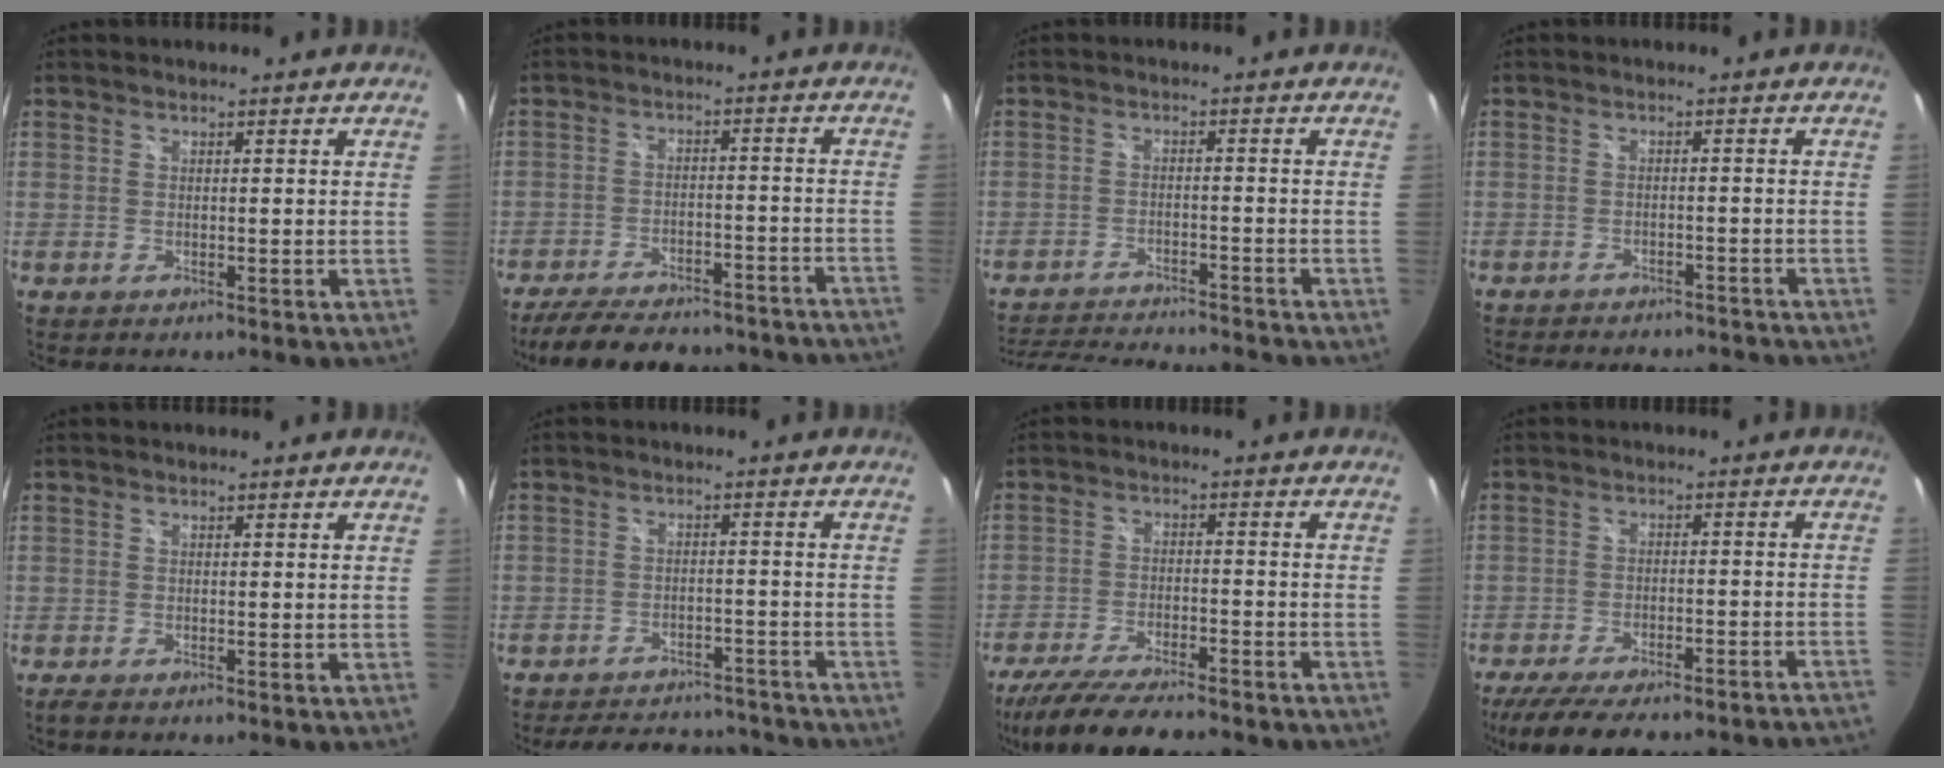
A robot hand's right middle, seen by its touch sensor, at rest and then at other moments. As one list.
[{"total": 24.6, "force": [-21.5, 6.3, 10.2], "torque": [-0.194, -0.011, -0.274]}, {"total": 14.9, "force": [-13.6, 1.9, 5.8], "torque": [-0.126, -0.012, -0.205]}, {"total": 13.4, "force": [-11.7, 3.9, 5.2], "torque": [-0.107, -0.015, -0.151]}, {"total": 0.5, "force": [-0.4, 0.1, 0.4], "torque": [-0.009, -0.002, -0.009]}, {"total": 17.0, "force": [-14.9, 6.1, 5.4], "torque": [-0.116, 0.039, -0.178]}, {"total": 19.7, "force": [-16.5, 4.2, 9.8], "torque": [-0.193, -0.038, -0.245]}, {"total": 21.6, "force": [-19.3, 2.4, 9.4], "torque": [-0.160, -0.031, -0.261]}]